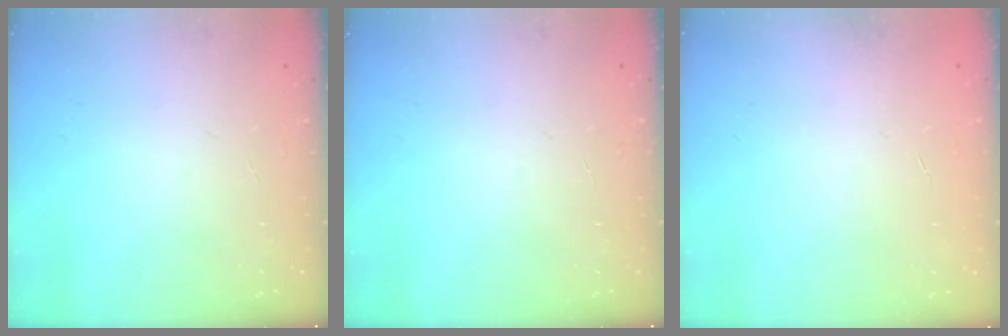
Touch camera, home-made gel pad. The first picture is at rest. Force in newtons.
{"total": 0.0}
{"total": 0.0}